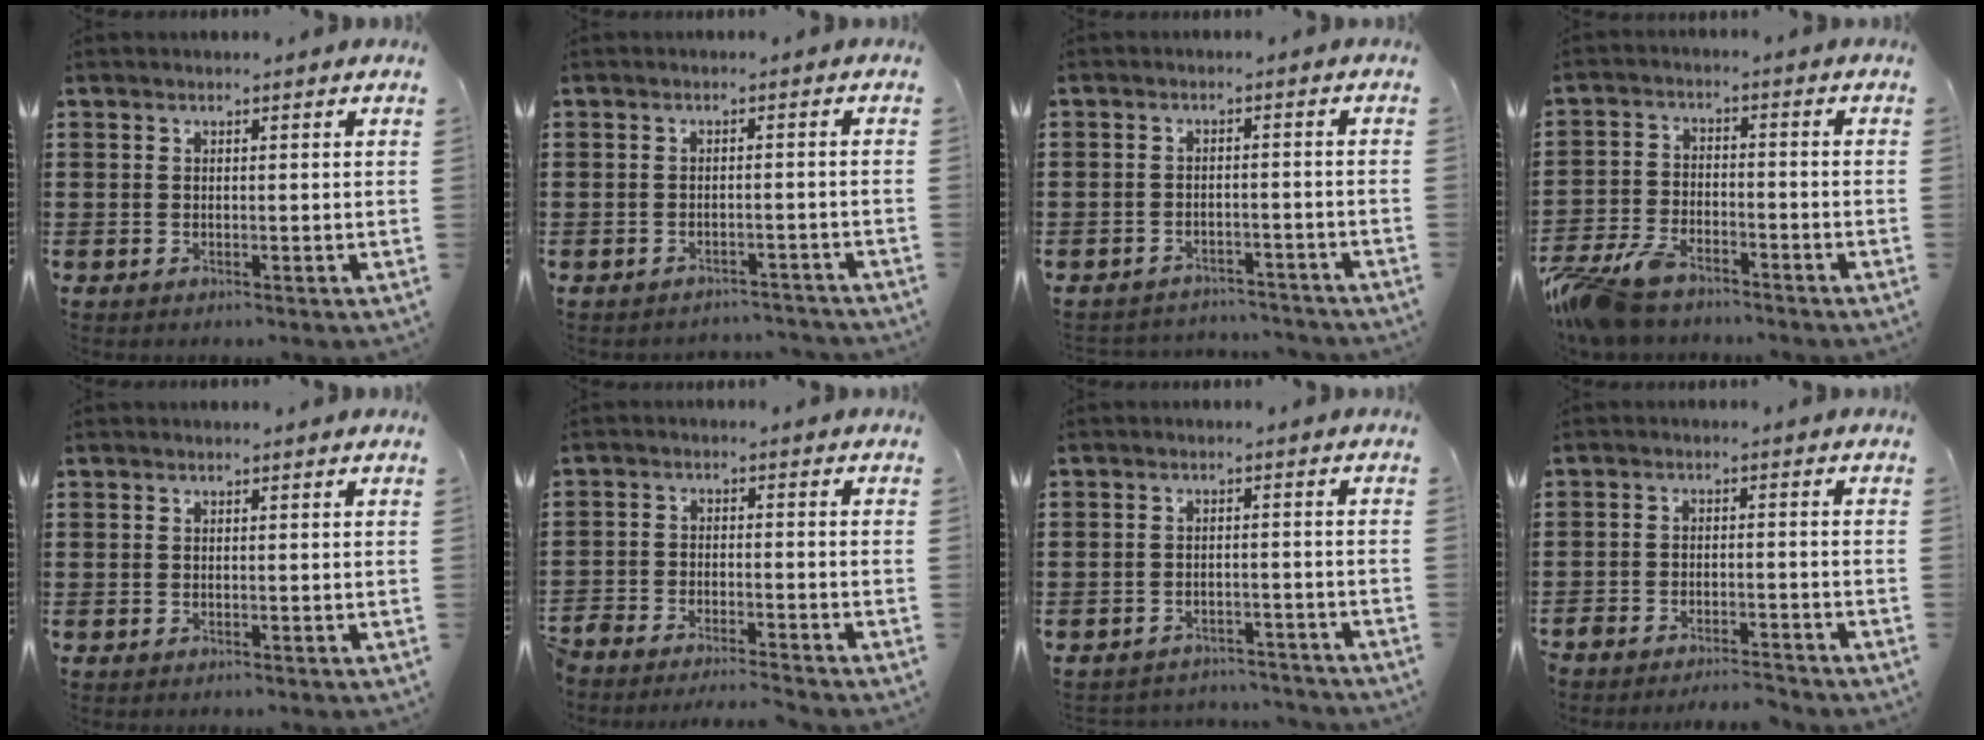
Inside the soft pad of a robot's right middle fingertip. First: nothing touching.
{"total": 1.8, "force": [-1.8, 0.2, 0.0], "torque": [-0.007, 0.001, -0.039]}
{"total": 2.9, "force": [-2.8, 0.5, -0.4], "torque": [0.000, 0.002, -0.064]}
{"total": 7.3, "force": [-6.1, 2.5, 3.2], "torque": [-0.094, 0.002, -0.127]}
{"total": 0.0}
{"total": 4.1, "force": [-4.1, 0.1, 0.0], "torque": [-0.019, -0.003, -0.092]}
{"total": 3.2, "force": [-3.1, 0.5, -0.4], "torque": [-0.001, 0.002, -0.070]}
{"total": 3.8, "force": [-3.8, 0.3, 0.1], "torque": [-0.013, 0.001, -0.081]}